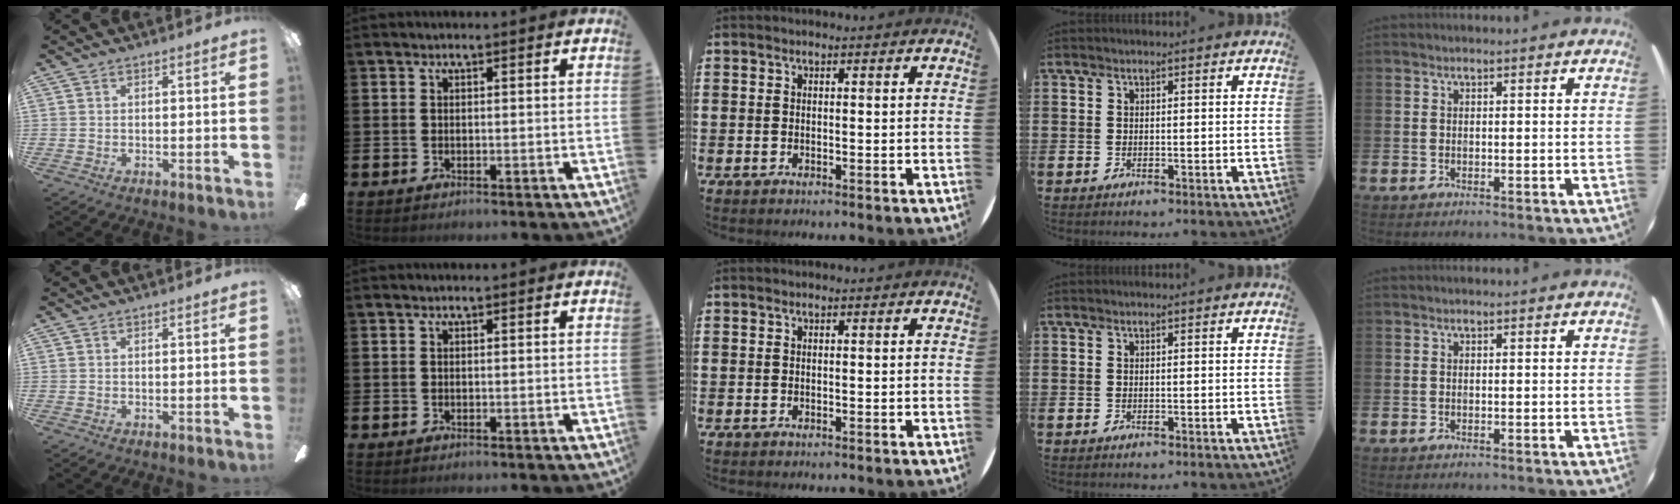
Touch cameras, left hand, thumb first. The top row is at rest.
{}